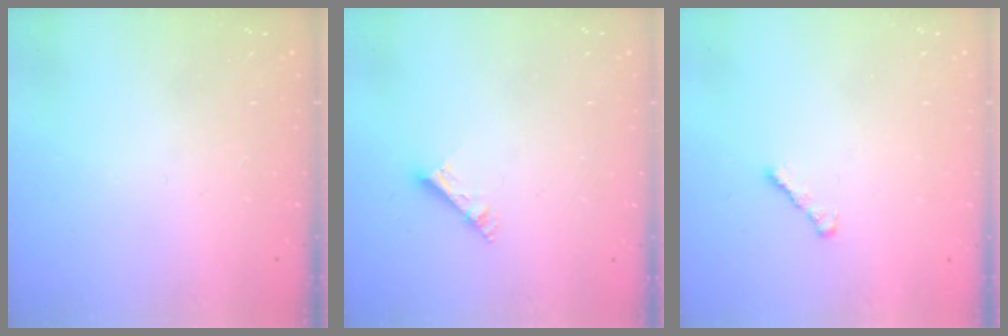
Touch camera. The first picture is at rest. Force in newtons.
{"total": 5.0, "press": 4.9, "slide": 0.4}
{"total": 2.4, "press": 2.3, "slide": 0.6}